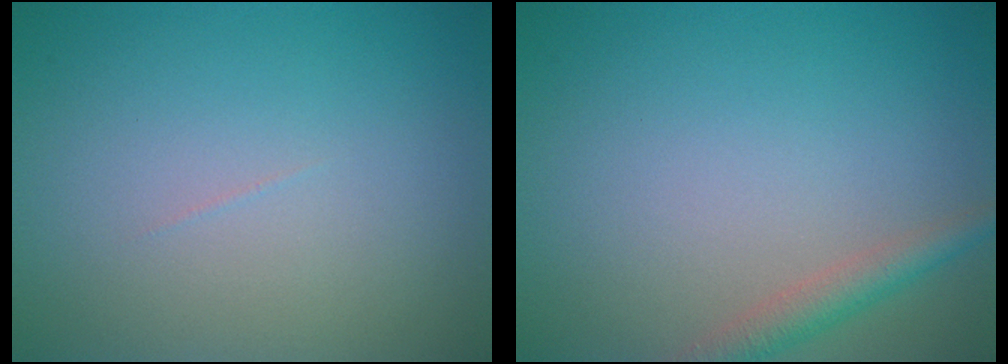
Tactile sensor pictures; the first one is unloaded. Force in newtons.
{"total": 2.4, "press": 2.4, "slide": 0.1}